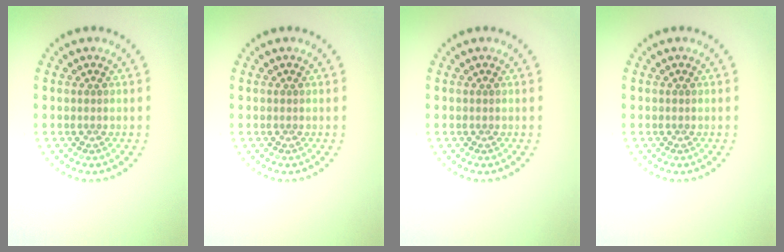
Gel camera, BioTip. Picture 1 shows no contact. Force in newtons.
{"total": 0.0}
{"total": 0.0}
{"total": 0.0}